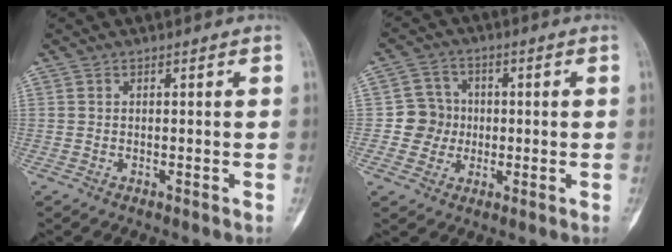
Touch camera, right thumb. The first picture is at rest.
{"total": 6.3, "force": [-0.6, 6.2, 1.1], "torque": [0.016, 0.014, -0.017]}